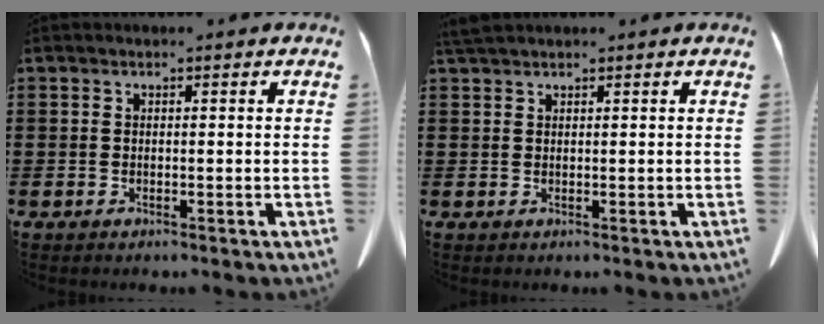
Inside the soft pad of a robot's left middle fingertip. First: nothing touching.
{"total": 1.6, "force": [1.5, 0.1, 0.7], "torque": [-0.016, -0.002, 0.029]}